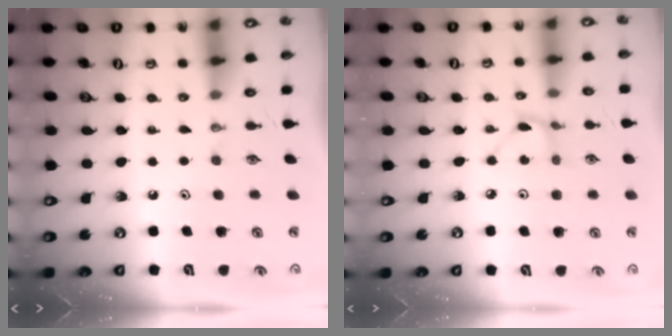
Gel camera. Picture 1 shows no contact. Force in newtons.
{"total": 2.7, "press": 2.7, "slide": 0.2}